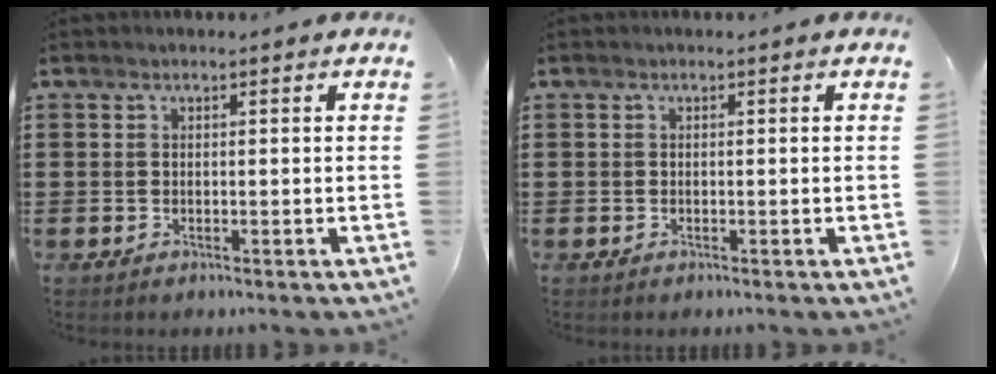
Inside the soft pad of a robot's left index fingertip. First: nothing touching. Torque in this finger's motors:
{"motor_torque": [-0.08, -0.01, -0.02, 0.00]}